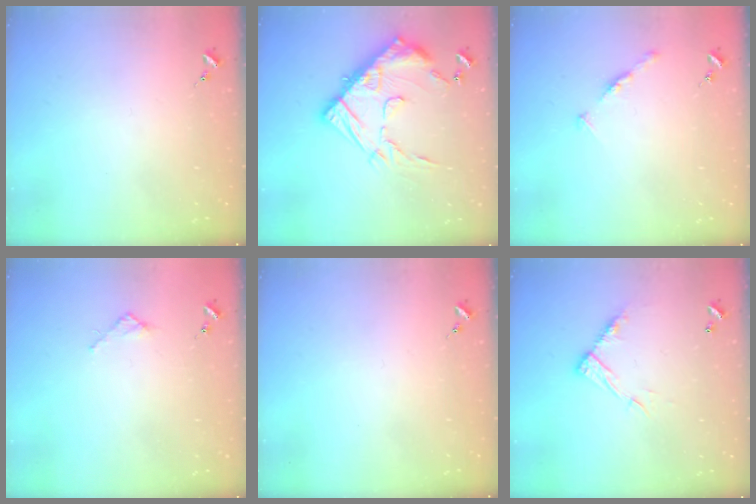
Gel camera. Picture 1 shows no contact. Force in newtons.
{"total": 20.3, "press": 20.3, "slide": 1.1}
{"total": 4.8, "press": 4.7, "slide": 0.5}
{"total": 2.4, "press": 2.3, "slide": 0.3}
{"total": 0.0}
{"total": 10.6, "press": 10.6, "slide": 0.4}